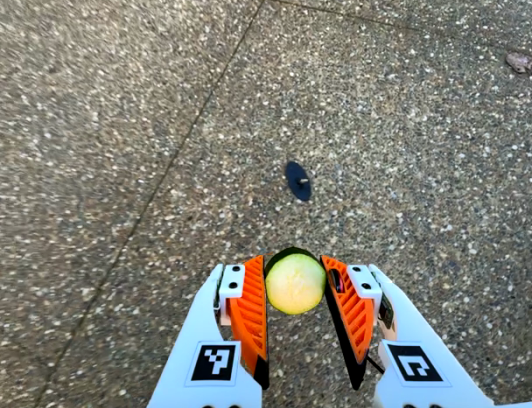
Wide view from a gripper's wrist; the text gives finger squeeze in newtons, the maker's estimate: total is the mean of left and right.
{"total": 8.3, "left": 8.0, "right": 8.6}